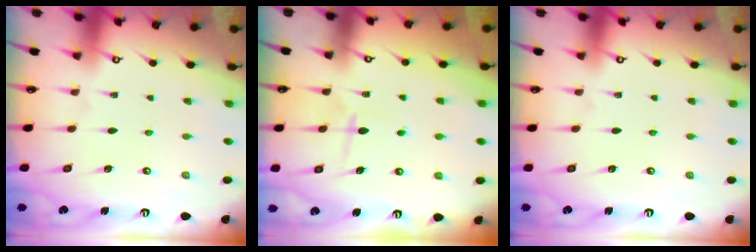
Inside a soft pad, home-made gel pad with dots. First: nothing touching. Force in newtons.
{"total": 6.5, "press": 6.5, "slide": 0.9}
{"total": 0.0}